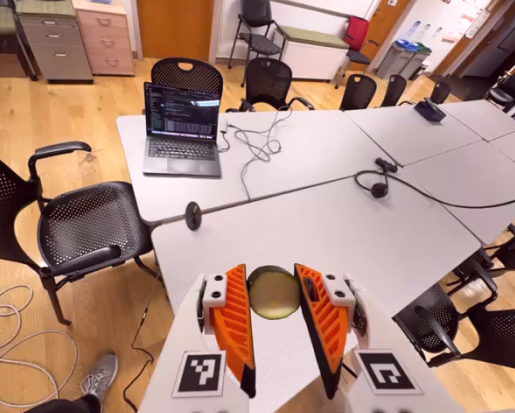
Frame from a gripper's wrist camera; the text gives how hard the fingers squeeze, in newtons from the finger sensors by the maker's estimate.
{"total": 8.9, "left": 9.1, "right": 8.8}